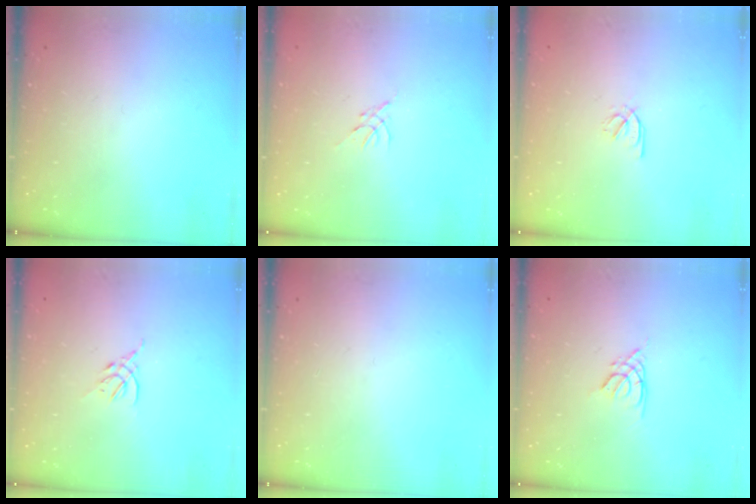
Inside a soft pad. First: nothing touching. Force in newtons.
{"total": 0.0}
{"total": 2.1, "press": 1.9, "slide": 0.8}
{"total": 2.3, "press": 2.2, "slide": 0.5}
{"total": 0.0}
{"total": 2.6, "press": 2.6, "slide": 0.3}